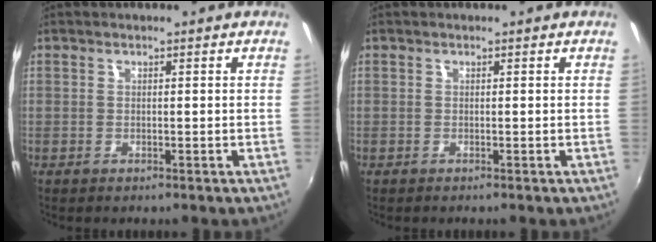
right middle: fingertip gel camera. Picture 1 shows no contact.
{"total": 0.0}